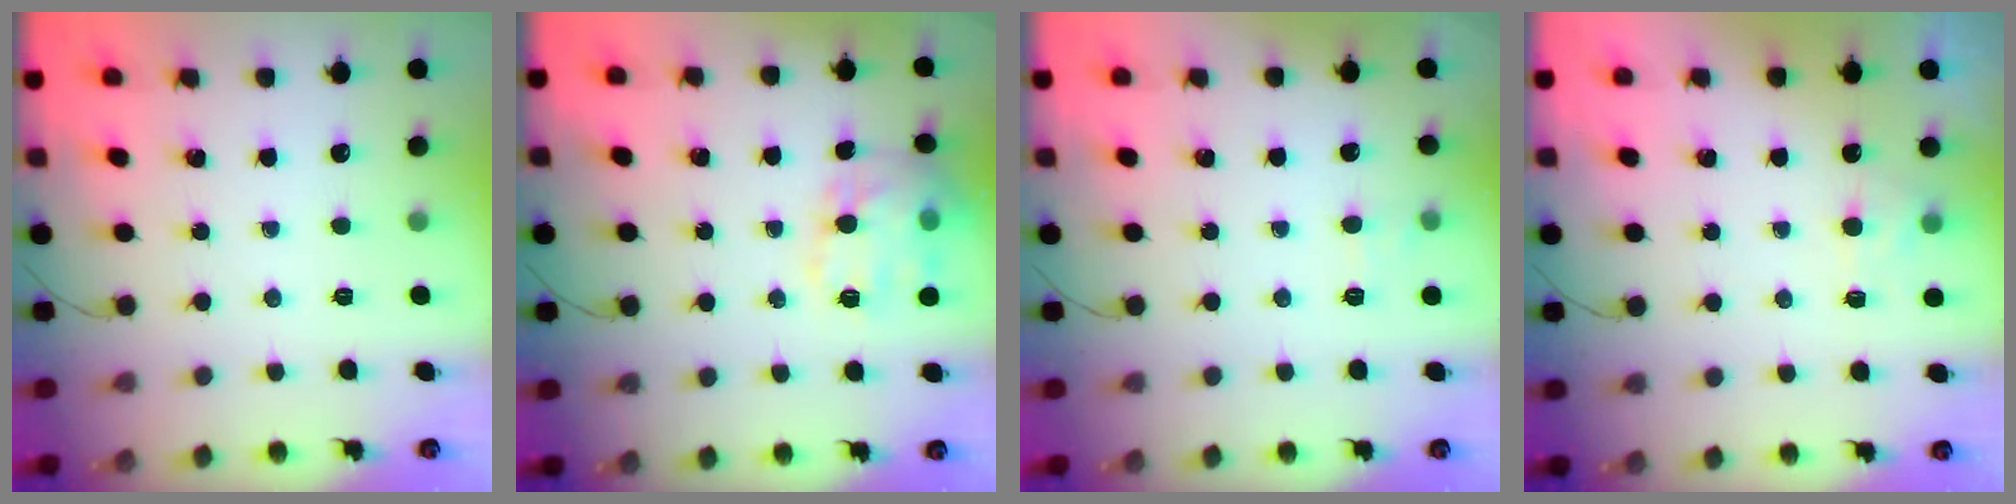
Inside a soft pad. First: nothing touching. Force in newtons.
{"total": 15.8, "press": 15.7, "slide": 1.4}
{"total": 5.1, "press": 4.8, "slide": 1.6}
{"total": 6.3, "press": 6.1, "slide": 1.6}